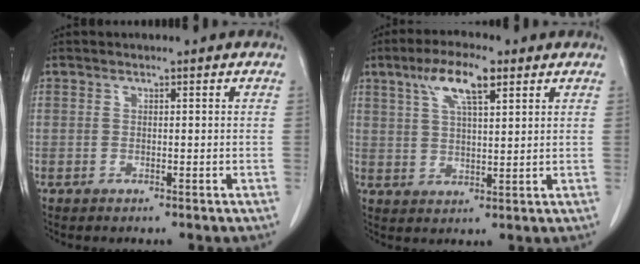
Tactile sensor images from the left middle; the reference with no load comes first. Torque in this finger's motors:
{"motor_torque": [1.31, -0.83, 0.15, 0.07]}